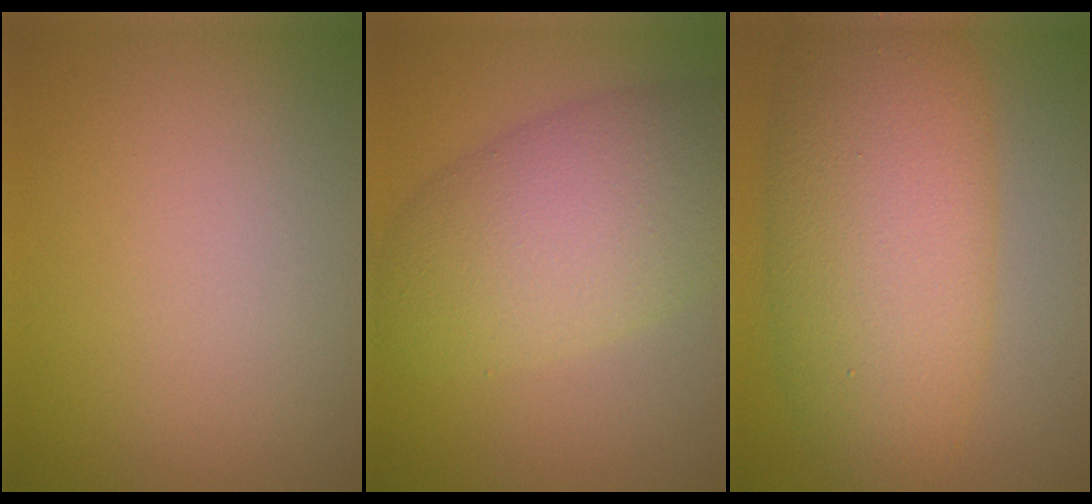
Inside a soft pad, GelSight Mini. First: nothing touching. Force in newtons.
{"total": 8.4, "press": 8.4, "slide": 0.1}
{"total": 9.9, "press": 9.9, "slide": 0.2}